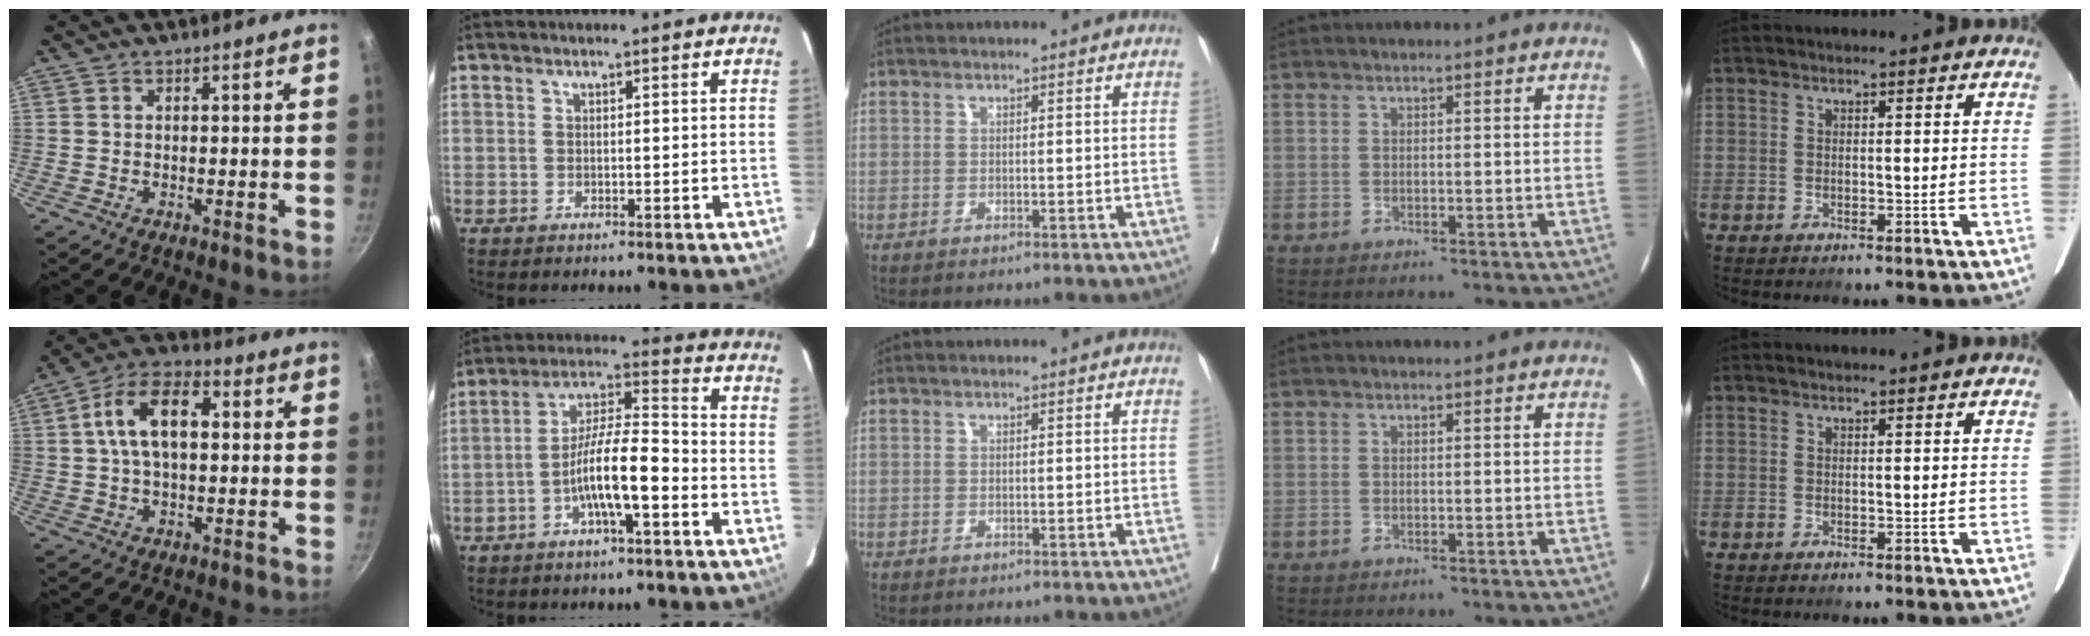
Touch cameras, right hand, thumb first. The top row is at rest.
{"thumb": {"total": 12.0, "force": [1.8, 6.6, 9.8], "torque": [-0.177, 0.027, 0.026]}, "index": {"total": 10.6, "force": [-3.9, 1.7, 9.7], "torque": [-0.180, 0.016, -0.069]}}